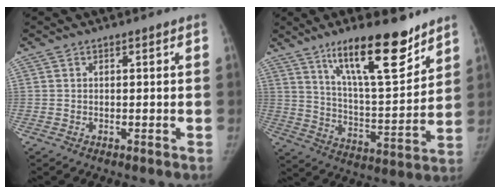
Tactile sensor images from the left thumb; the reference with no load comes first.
{"total": 18.4, "force": [12.4, 4.9, 12.6], "torque": [-0.169, -0.079, 0.211]}